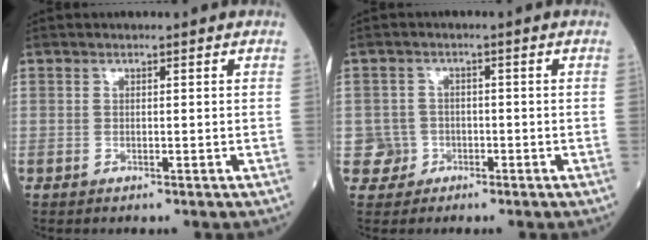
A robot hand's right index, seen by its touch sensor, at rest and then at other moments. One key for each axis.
{"total": 3.2, "fx": -1.1, "fy": 2.9, "fz": -0.6, "tx": 0.017, "ty": 0.014, "tz": -0.022}